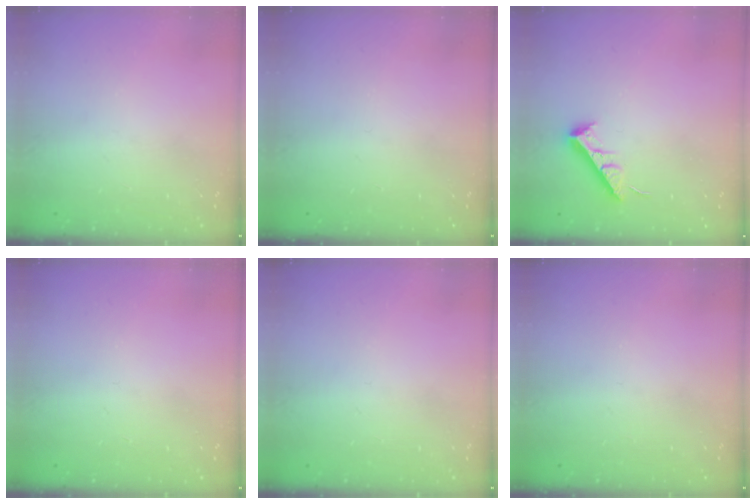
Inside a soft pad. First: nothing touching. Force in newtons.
{"total": 0.0}
{"total": 7.3, "press": 7.3, "slide": 0.6}
{"total": 0.0}
{"total": 0.0}
{"total": 0.0}